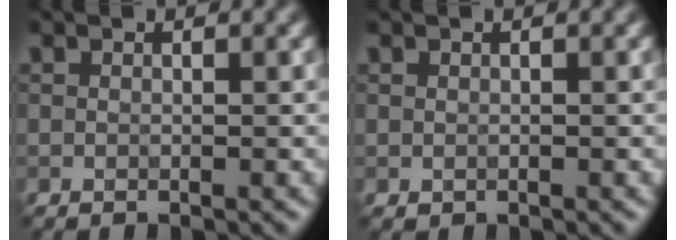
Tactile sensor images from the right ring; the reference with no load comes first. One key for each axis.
{"total": 0.0}